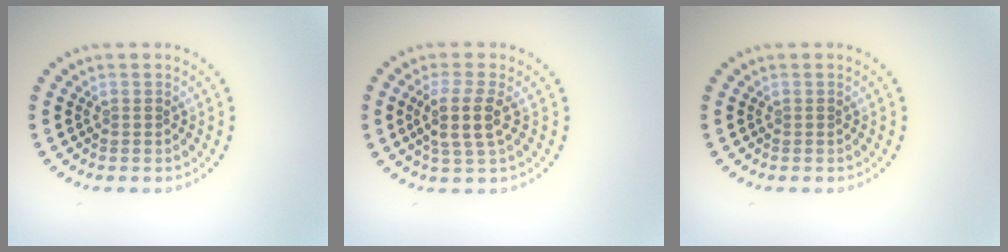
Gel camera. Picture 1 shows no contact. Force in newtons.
{"total": 3.0, "press": 2.6, "slide": 1.5}
{"total": 0.0}